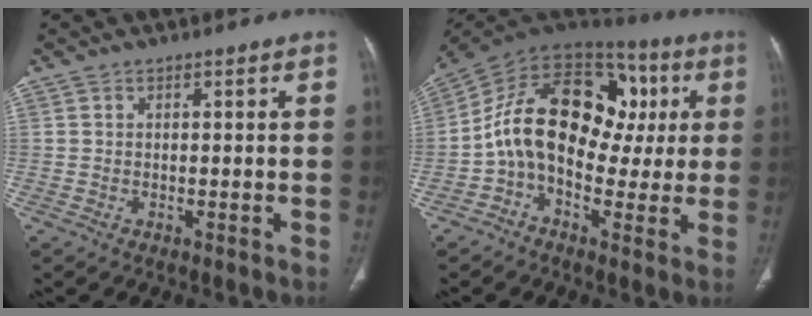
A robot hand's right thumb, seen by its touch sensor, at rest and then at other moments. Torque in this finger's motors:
{"motor_torque": [2.38, 2.52, 1.69, -1.08, 0.68]}